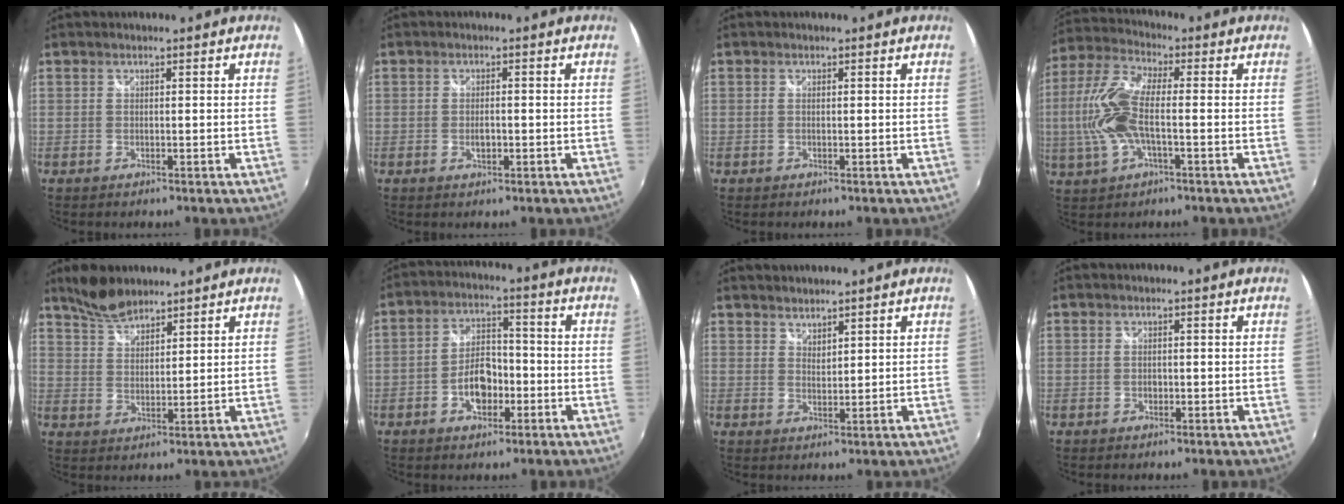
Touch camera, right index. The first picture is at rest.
{"total": 1.9, "force": [-0.5, 1.0, 1.6], "torque": [-0.027, -0.001, -0.009]}
{"total": 0.0}
{"total": 12.2, "force": [-1.5, 4.6, 11.1], "torque": [-0.246, 0.005, -0.032]}
{"total": 6.7, "force": [5.8, 2.3, 2.5], "torque": [-0.048, 0.011, 0.110]}
{"total": 7.5, "force": [-3.0, 4.5, 5.2], "torque": [-0.099, 0.016, -0.044]}
{"total": 2.5, "force": [2.4, 0.6, 0.5], "torque": [-0.002, 0.002, 0.041]}
{"total": 0.7, "force": [-0.1, 0.6, 0.3], "torque": [-0.003, 0.000, -0.003]}